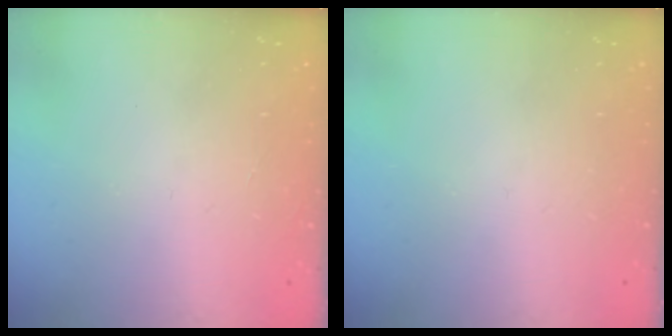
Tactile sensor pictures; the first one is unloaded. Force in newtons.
{"total": 0.0}